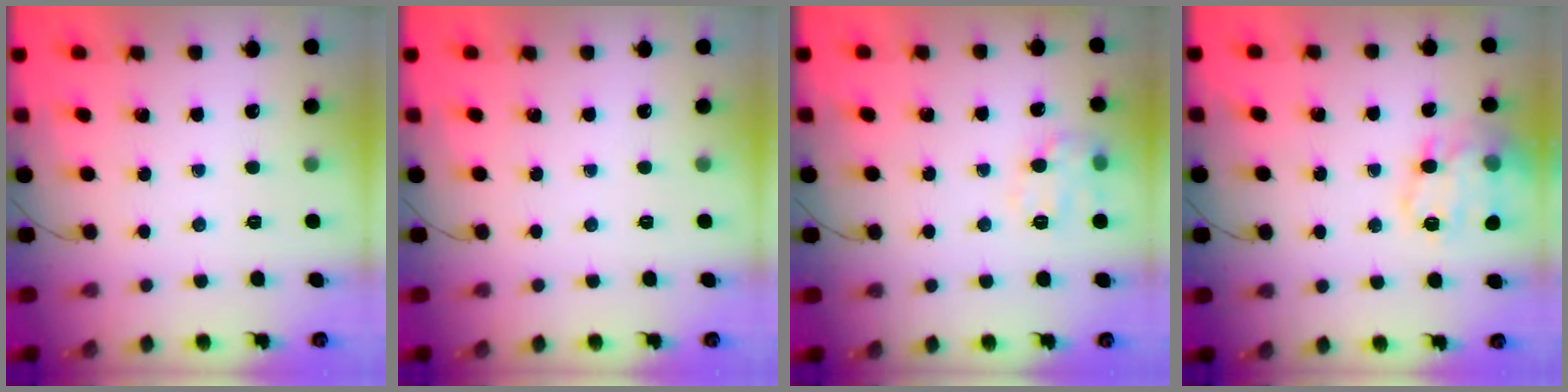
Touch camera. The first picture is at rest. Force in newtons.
{"total": 0.0}
{"total": 10.0, "press": 10.0, "slide": 0.2}
{"total": 16.7, "press": 16.7, "slide": 1.6}